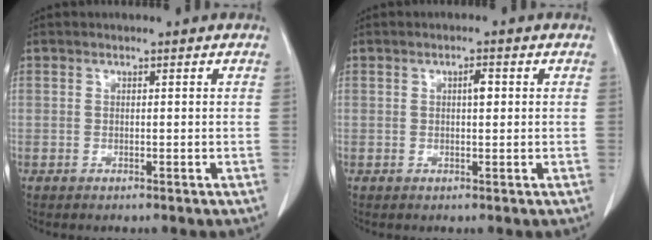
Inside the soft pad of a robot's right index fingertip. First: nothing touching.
{"total": 1.7, "force": [0.4, 0.5, 1.6], "torque": [-0.028, 0.003, 0.007]}